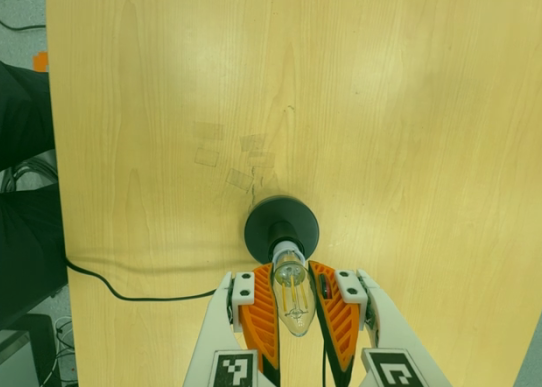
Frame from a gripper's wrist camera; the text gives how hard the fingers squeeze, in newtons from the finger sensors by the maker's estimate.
{"total": 21.4, "left": 22.8, "right": 20.0}